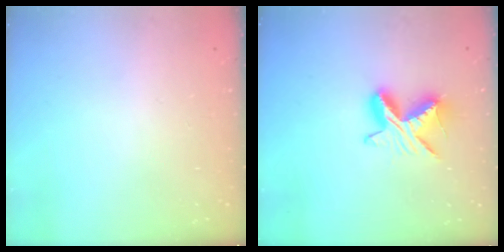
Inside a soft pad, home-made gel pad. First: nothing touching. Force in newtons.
{"total": 9.0, "press": 9.0, "slide": 0.2}